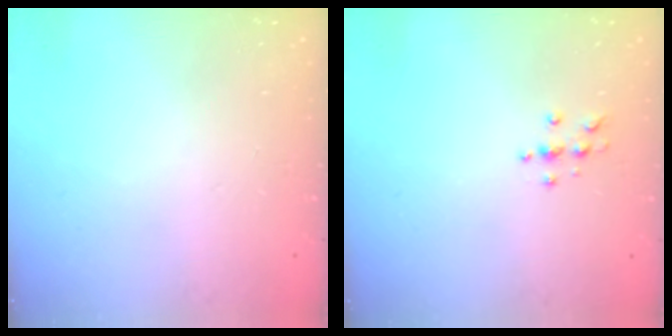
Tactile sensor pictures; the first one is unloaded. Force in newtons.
{"total": 4.0, "press": 4.0, "slide": 0.5}